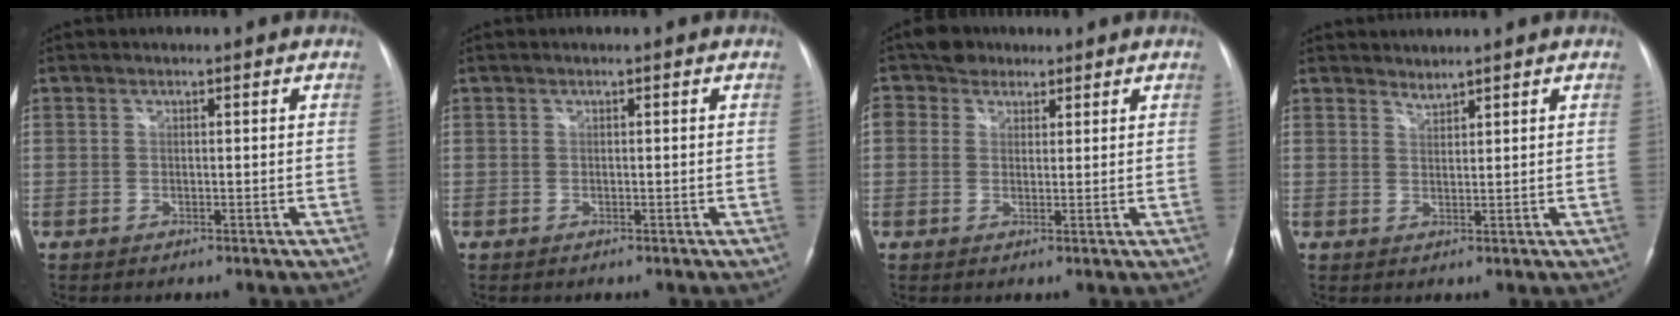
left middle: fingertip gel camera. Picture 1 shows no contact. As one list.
[{"total": 0.0}, {"total": 4.6, "force": [3.0, 3.3, 1.0], "torque": [-0.028, 0.024, 0.057]}, {"total": 1.3, "force": [1.3, 0.0, -0.1], "torque": [-0.001, -0.002, 0.027]}]